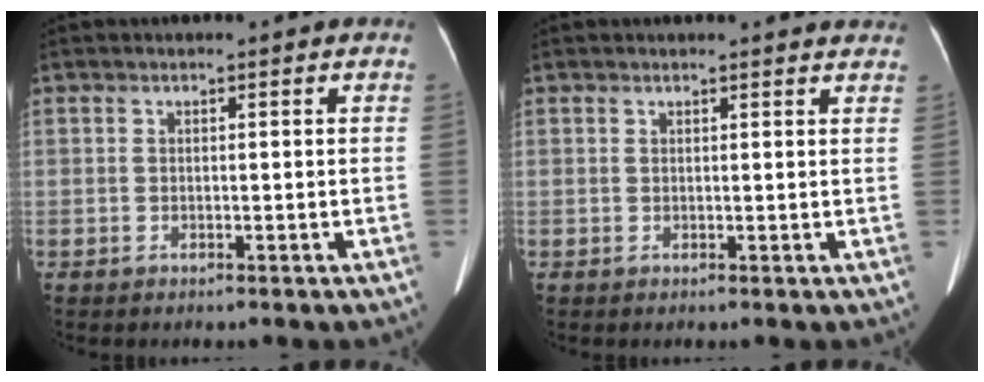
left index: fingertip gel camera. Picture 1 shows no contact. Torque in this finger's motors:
{"motor_torque": [-0.32, -0.18, -0.10, 0.00]}